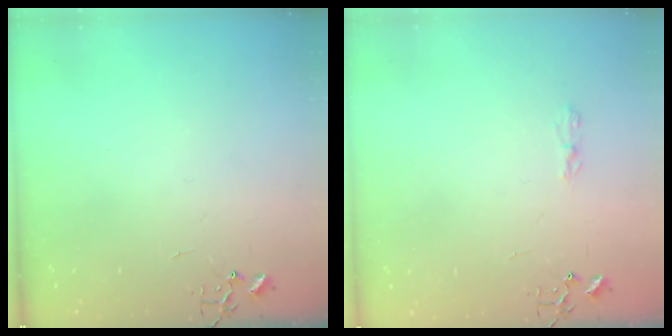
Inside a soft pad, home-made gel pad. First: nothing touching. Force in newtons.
{"total": 3.1, "press": 3.1, "slide": 0.6}